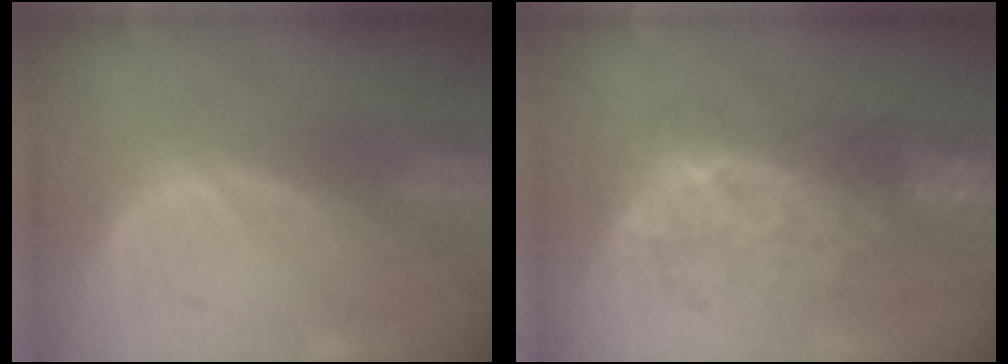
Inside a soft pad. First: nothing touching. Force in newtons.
{"total": 8.0, "press": 7.7, "slide": 2.0}